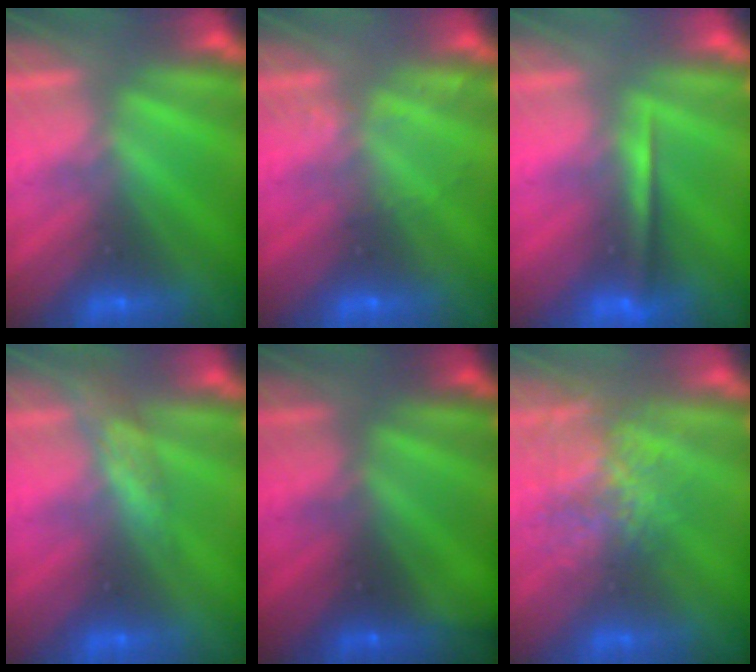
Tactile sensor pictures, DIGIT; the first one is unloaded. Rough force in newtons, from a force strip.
{"total": 2.0}
{"total": 1.3}
{"total": 2.9}
{"total": 1.8}
{"total": 3.8}